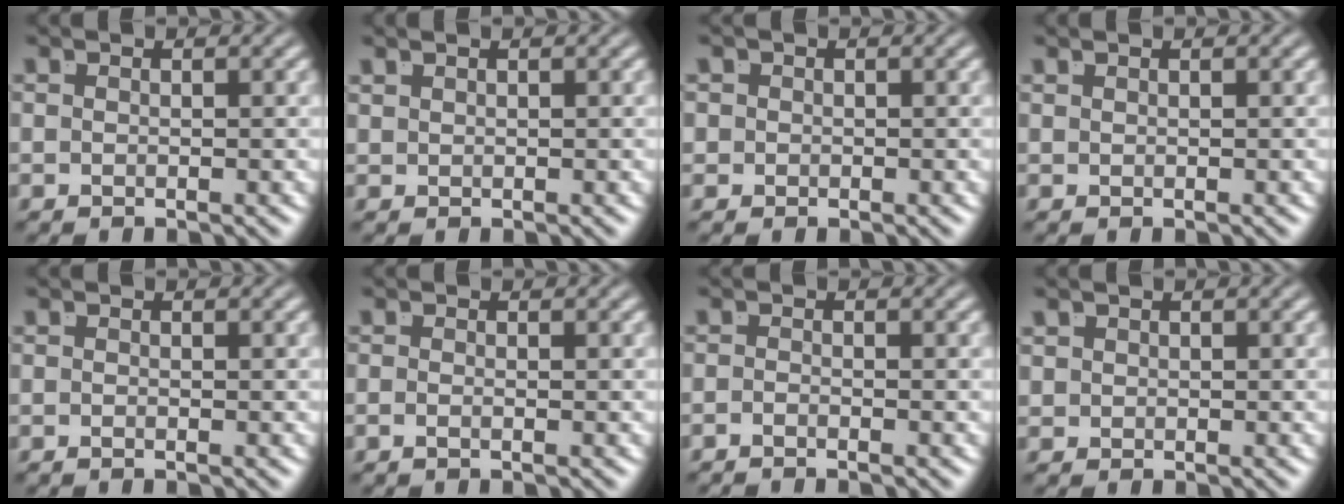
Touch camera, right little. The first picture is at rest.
{"total": 1.0, "force": [0.8, -0.7, 0.0], "torque": [0.004, 0.002, 0.020]}
{"total": 2.1, "force": [-0.1, 2.1, 0.5], "torque": [-0.016, -0.006, -0.004]}
{"total": 1.0, "force": [0.4, -0.9, -0.1], "torque": [0.009, -0.001, 0.013]}
{"total": 0.6, "force": [-0.5, -0.4, 0.1], "torque": [0.001, -0.001, -0.007]}
{"total": 0.8, "force": [-0.7, -0.2, 0.4], "torque": [-0.007, -0.005, -0.011]}
{"total": 1.4, "force": [-1.3, -0.5, 0.0], "torque": [0.003, -0.008, -0.020]}
{"total": 1.0, "force": [0.4, 0.9, 0.3], "torque": [-0.014, -0.008, 0.014]}